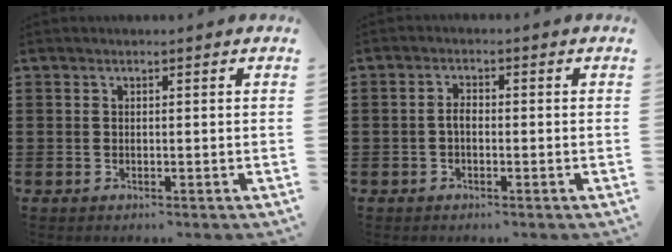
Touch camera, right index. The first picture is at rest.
{"total": 1.8, "force": [-0.5, 0.8, 1.5], "torque": [-0.038, -0.002, -0.012]}